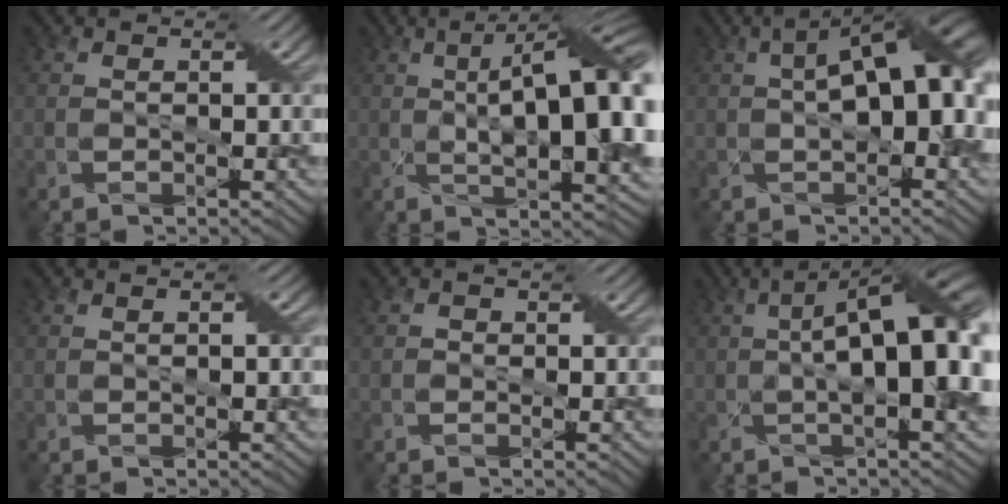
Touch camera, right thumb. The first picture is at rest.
{"total": 15.0, "force": [1.6, 4.9, 14.0], "torque": [-0.197, 0.017, 0.020]}
{"total": 12.1, "force": [1.0, 5.3, 10.9], "torque": [-0.165, 0.016, 0.014]}
{"total": 0.9, "force": [0.1, 0.2, 0.8], "torque": [-0.013, 0.002, 0.002]}
{"total": 0.7, "force": [-0.2, 0.6, 0.2], "torque": [-0.003, -0.001, -0.005]}
{"total": 13.8, "force": [0.4, 4.8, 12.9], "torque": [-0.186, 0.019, 0.005]}